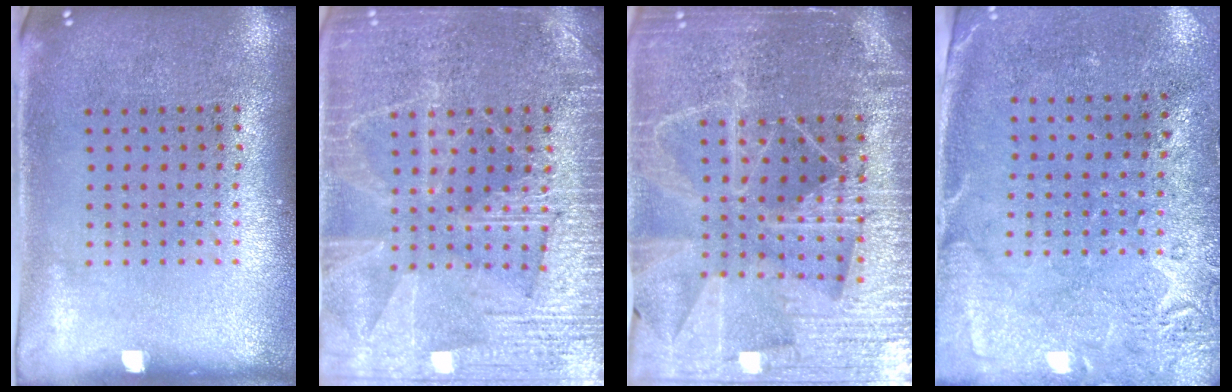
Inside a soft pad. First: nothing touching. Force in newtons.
{"total": 3.7, "press": 3.7, "slide": 0.5}
{"total": 5.1, "press": 4.7, "slide": 2.2}
{"total": 2.8, "press": 2.2, "slide": 1.7}